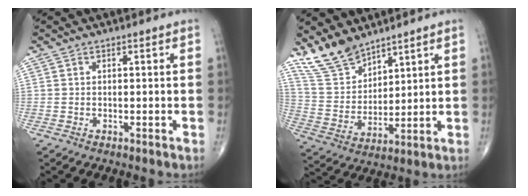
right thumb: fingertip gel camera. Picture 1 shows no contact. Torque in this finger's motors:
{"motor_torque": [-0.02, 0.67, 0.04, 0.09, 0.02]}